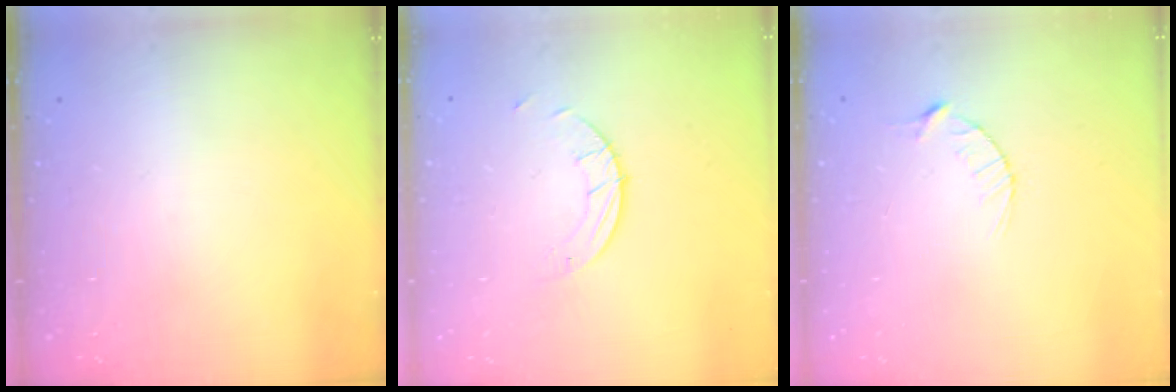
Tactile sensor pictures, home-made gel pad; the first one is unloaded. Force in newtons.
{"total": 1.9, "press": 1.9, "slide": 0.1}
{"total": 2.9, "press": 2.9, "slide": 0.4}